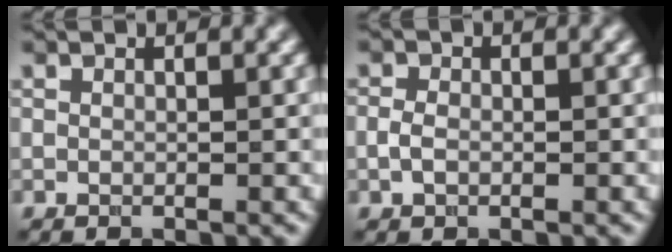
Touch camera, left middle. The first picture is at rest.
{"total": 1.3, "force": [-0.5, 0.9, 0.8], "torque": [-0.020, 0.004, -0.007]}